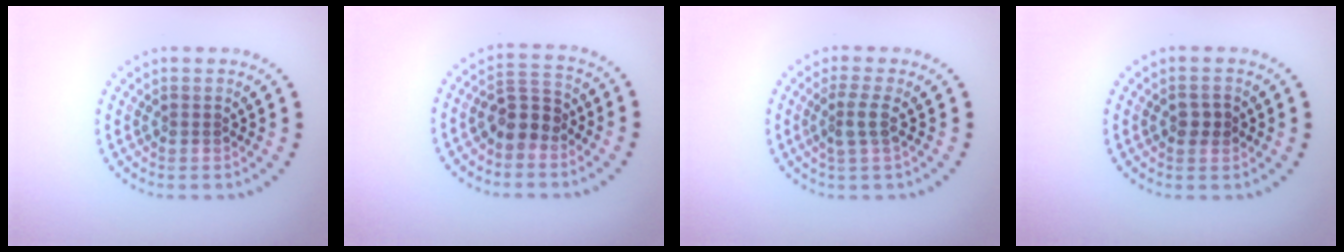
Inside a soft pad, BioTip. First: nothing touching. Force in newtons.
{"total": 3.2, "press": 3.0, "slide": 1.1}
{"total": 2.0, "press": 1.5, "slide": 1.4}
{"total": 1.6, "press": 1.6, "slide": 0.1}